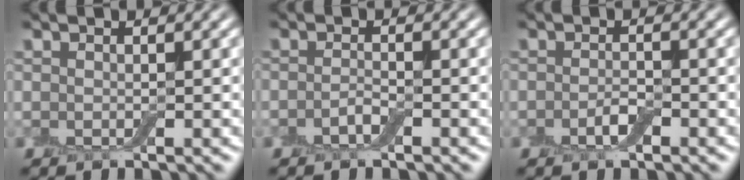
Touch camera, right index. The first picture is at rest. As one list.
[{"total": 1.3, "force": [-0.7, 0.3, 1.0], "torque": [-0.021, 0.002, -0.017]}, {"total": 1.6, "force": [-0.8, 0.6, 1.3], "torque": [-0.027, 0.000, -0.017]}]